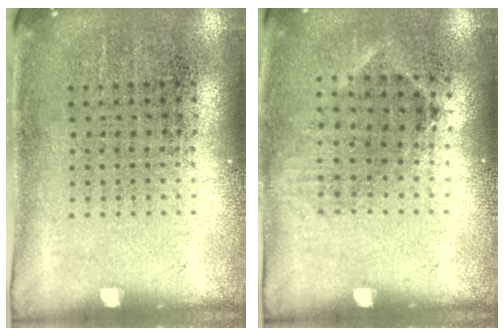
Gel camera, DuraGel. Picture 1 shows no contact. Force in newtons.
{"total": 0.9, "press": 0.6, "slide": 0.6}